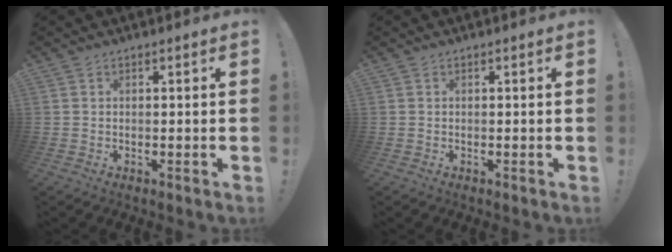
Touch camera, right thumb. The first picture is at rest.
{"total": 0.0}